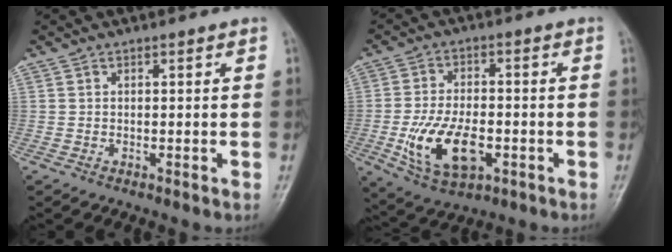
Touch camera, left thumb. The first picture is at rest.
{"total": 12.7, "force": [-3.7, 7.0, 10.0], "torque": [-0.179, 0.005, -0.056]}